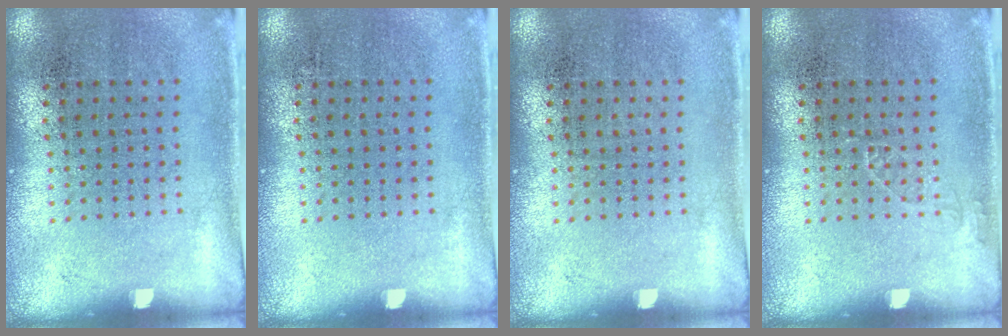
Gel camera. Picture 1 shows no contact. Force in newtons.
{"total": 0.0}
{"total": 0.0}
{"total": 0.7, "press": 0.7, "slide": 0.1}